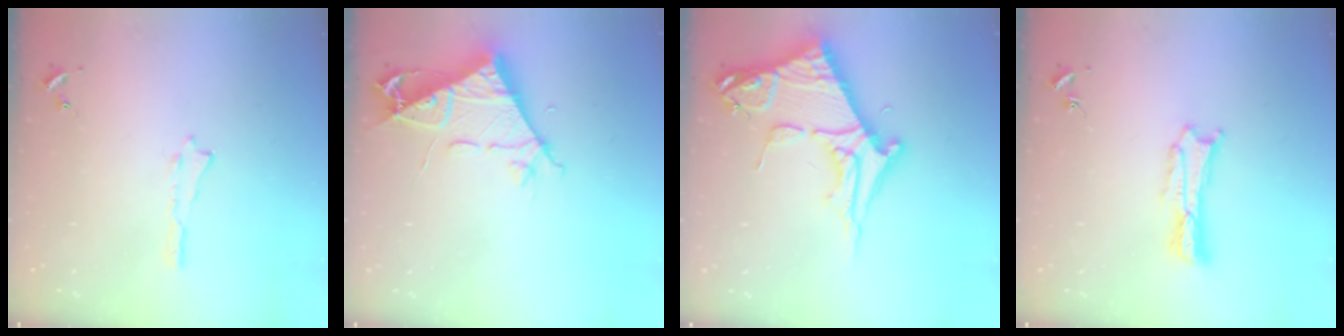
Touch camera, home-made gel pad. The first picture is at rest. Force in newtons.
{"total": 7.1, "press": 7.0, "slide": 0.8}
{"total": 11.0, "press": 10.9, "slide": 1.1}
{"total": 1.8, "press": 1.8, "slide": 0.3}